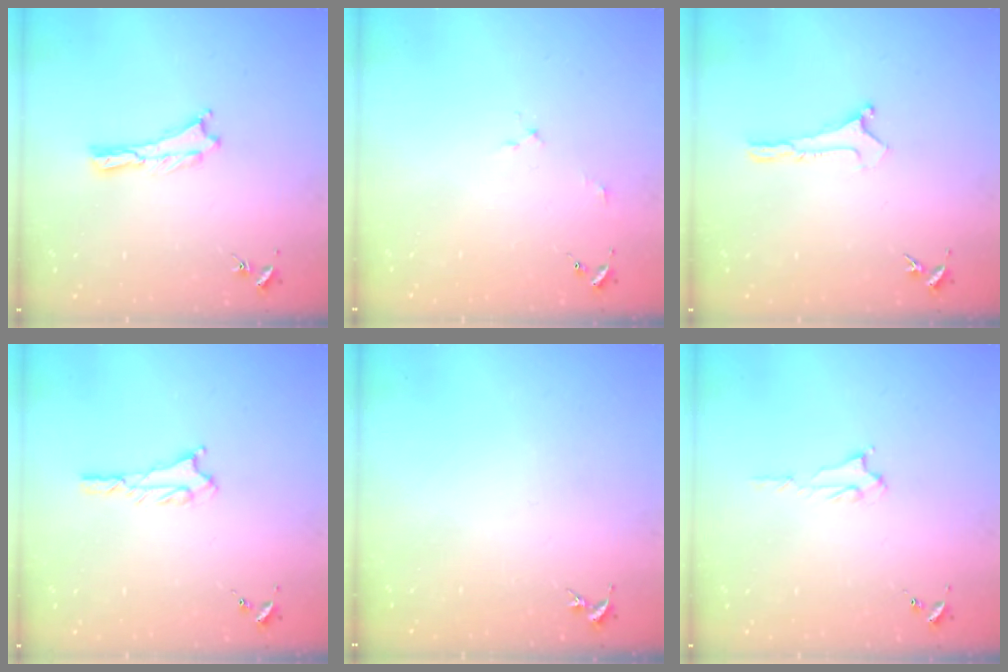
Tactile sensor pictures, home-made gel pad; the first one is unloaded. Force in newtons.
{"total": 2.2, "press": 2.2, "slide": 0.2}
{"total": 0.0}
{"total": 1.8, "press": 1.8, "slide": 0.2}
{"total": 0.0}
{"total": 2.2, "press": 2.2, "slide": 0.4}